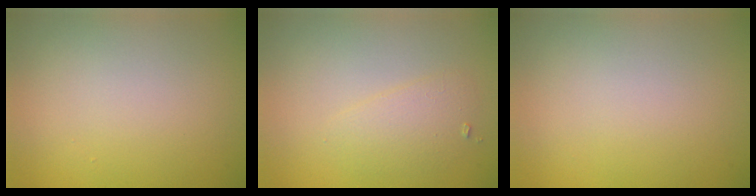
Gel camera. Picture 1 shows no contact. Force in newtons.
{"total": 2.0, "press": 2.0, "slide": 0.1}
{"total": 0.0}